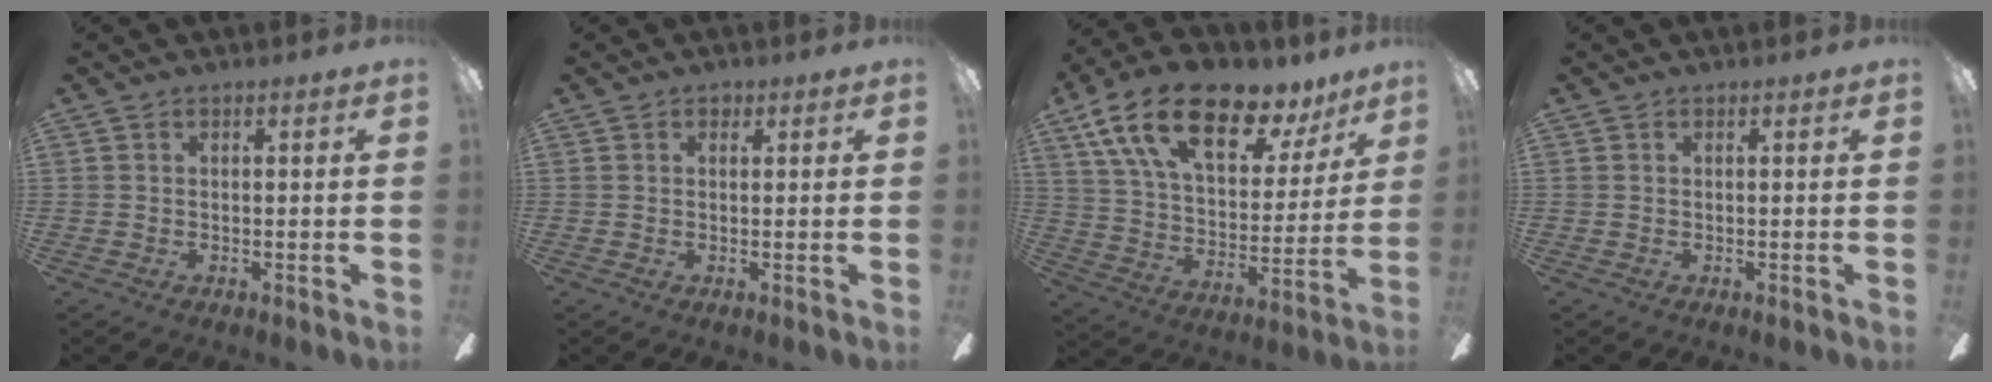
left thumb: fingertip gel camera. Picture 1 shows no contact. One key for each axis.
{"total": 1.1, "fx": 0.6, "fy": 0.7, "fz": 0.5, "tx": -0.002, "ty": -0.002, "tz": 0.010}
{"total": 22.0, "fx": 13.8, "fy": 10.2, "fz": 13.9, "tx": -0.233, "ty": -0.073, "tz": 0.238}
{"total": 0.0}